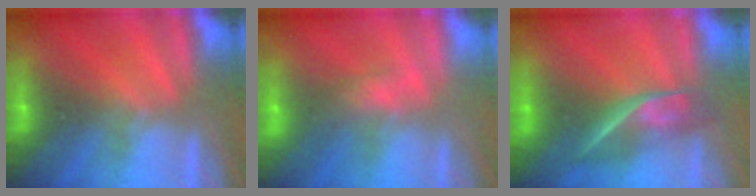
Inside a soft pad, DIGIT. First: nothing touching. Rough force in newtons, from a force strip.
{"total": 2.7}
{"total": 2.4}